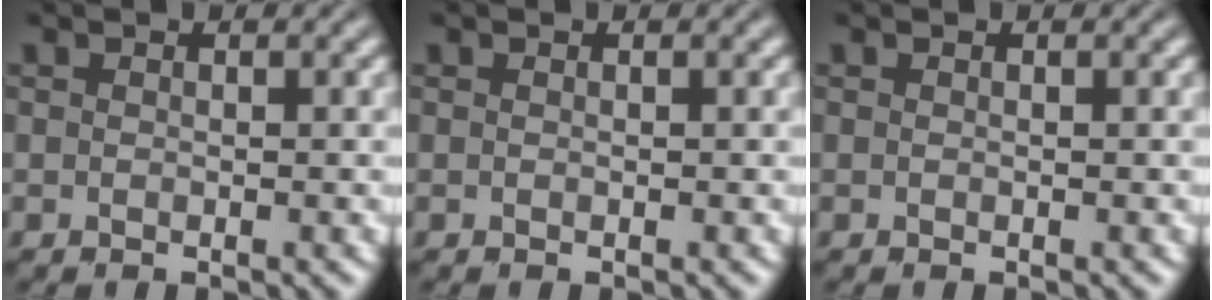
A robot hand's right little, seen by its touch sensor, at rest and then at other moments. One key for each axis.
{"total": 0.0}
{"total": 0.0}